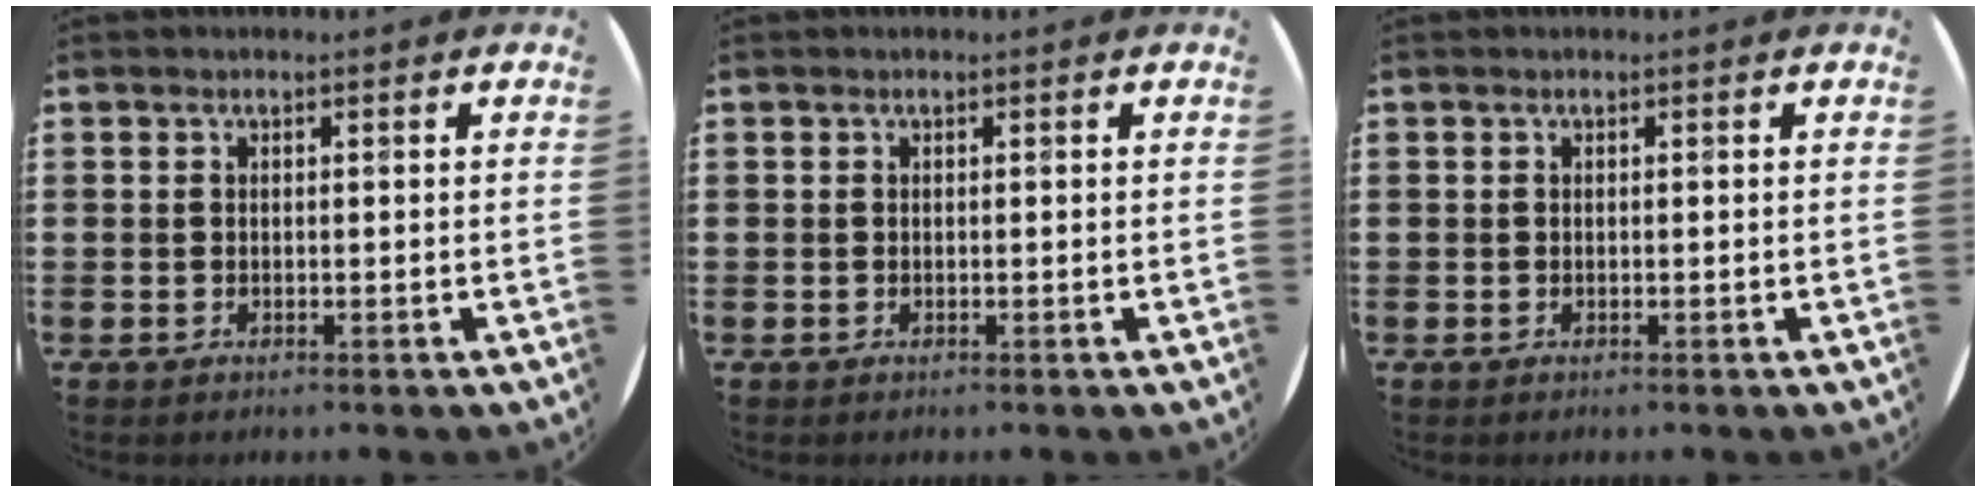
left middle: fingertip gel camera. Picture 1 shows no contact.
{"total": 0.0}
{"total": 0.0}